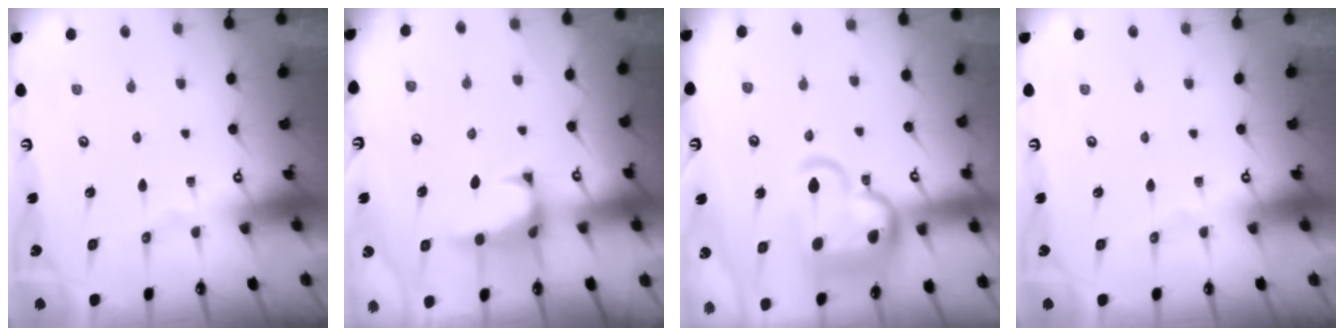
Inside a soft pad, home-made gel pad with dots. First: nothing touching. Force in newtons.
{"total": 1.5, "press": 1.3, "slide": 0.6}
{"total": 12.1, "press": 11.8, "slide": 2.4}
{"total": 0.0}